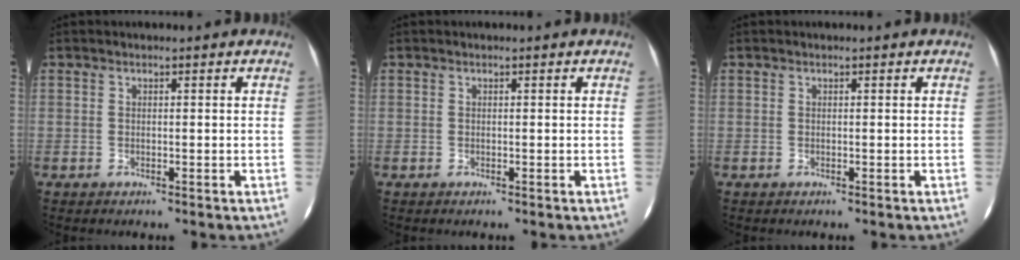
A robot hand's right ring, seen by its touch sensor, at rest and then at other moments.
{"total": 0.0}
{"total": 0.0}